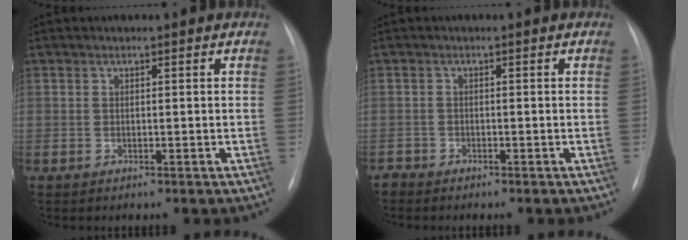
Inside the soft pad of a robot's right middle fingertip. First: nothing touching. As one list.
[{"total": 1.1, "force": [-1.1, 0.3, -0.3], "torque": [0.008, -0.001, -0.018]}]